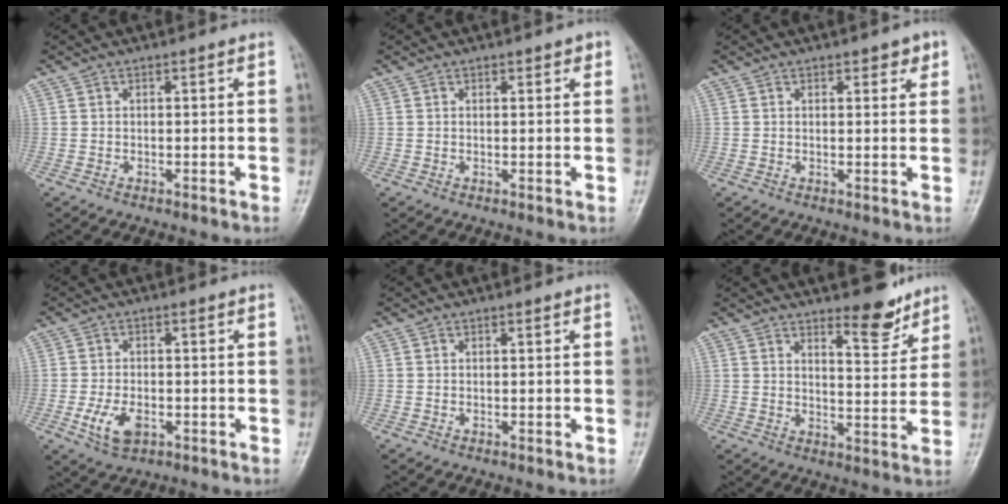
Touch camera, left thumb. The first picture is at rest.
{"total": 1.6, "force": [1.0, 0.7, 1.0], "torque": [-0.003, -0.002, 0.009]}
{"total": 2.6, "force": [1.6, 1.2, 1.6], "torque": [-0.005, -0.006, 0.018]}
{"total": 5.8, "force": [-2.0, 3.4, 4.2], "torque": [-0.083, 0.000, -0.033]}
{"total": 0.0}
{"total": 7.2, "force": [5.6, 2.2, 3.8], "torque": [-0.036, -0.049, 0.083]}